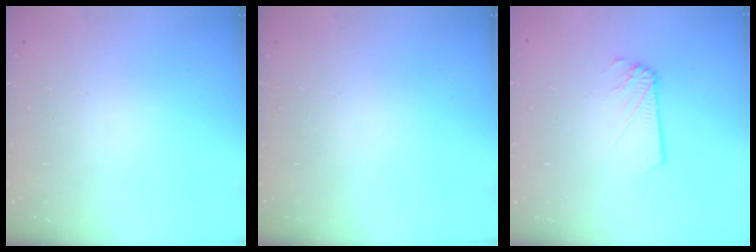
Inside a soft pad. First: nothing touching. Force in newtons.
{"total": 0.0}
{"total": 1.2, "press": 1.2, "slide": 0.1}